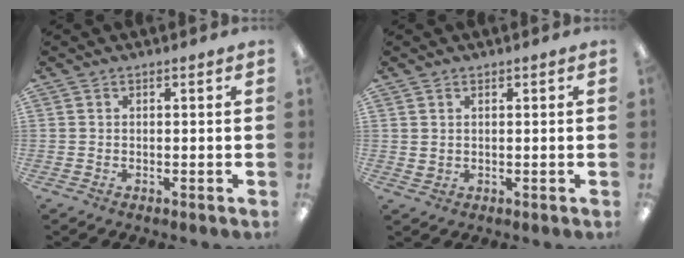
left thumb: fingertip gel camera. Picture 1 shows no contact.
{"total": 1.3, "force": [1.0, 0.9, 0.3], "torque": [-0.007, 0.002, 0.018]}